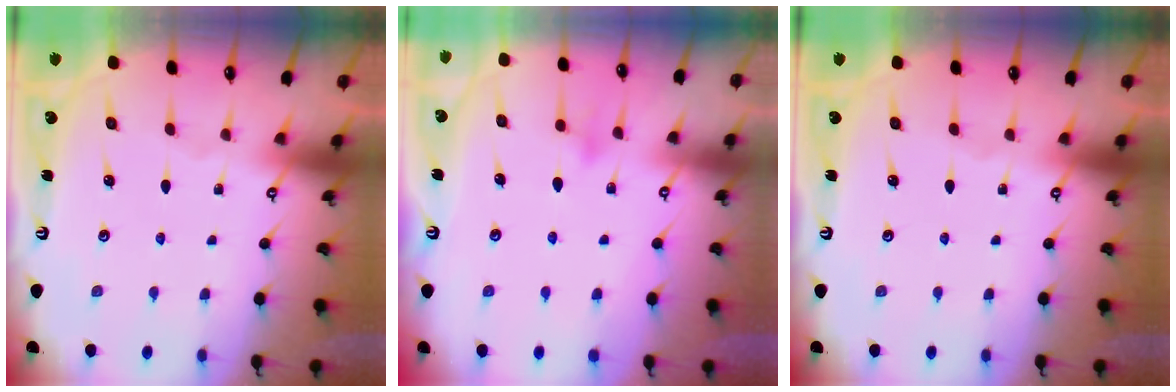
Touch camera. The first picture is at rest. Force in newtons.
{"total": 8.7, "press": 8.6, "slide": 0.8}
{"total": 0.0}